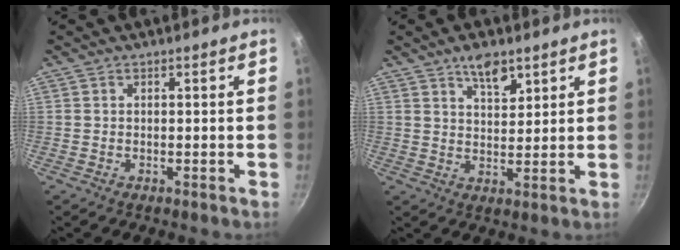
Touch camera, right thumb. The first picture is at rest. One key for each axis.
{"total": 6.1, "fx": 3.9, "fy": 2.8, "fz": 3.8, "tx": -0.051, "ty": -0.024, "tz": 0.064}